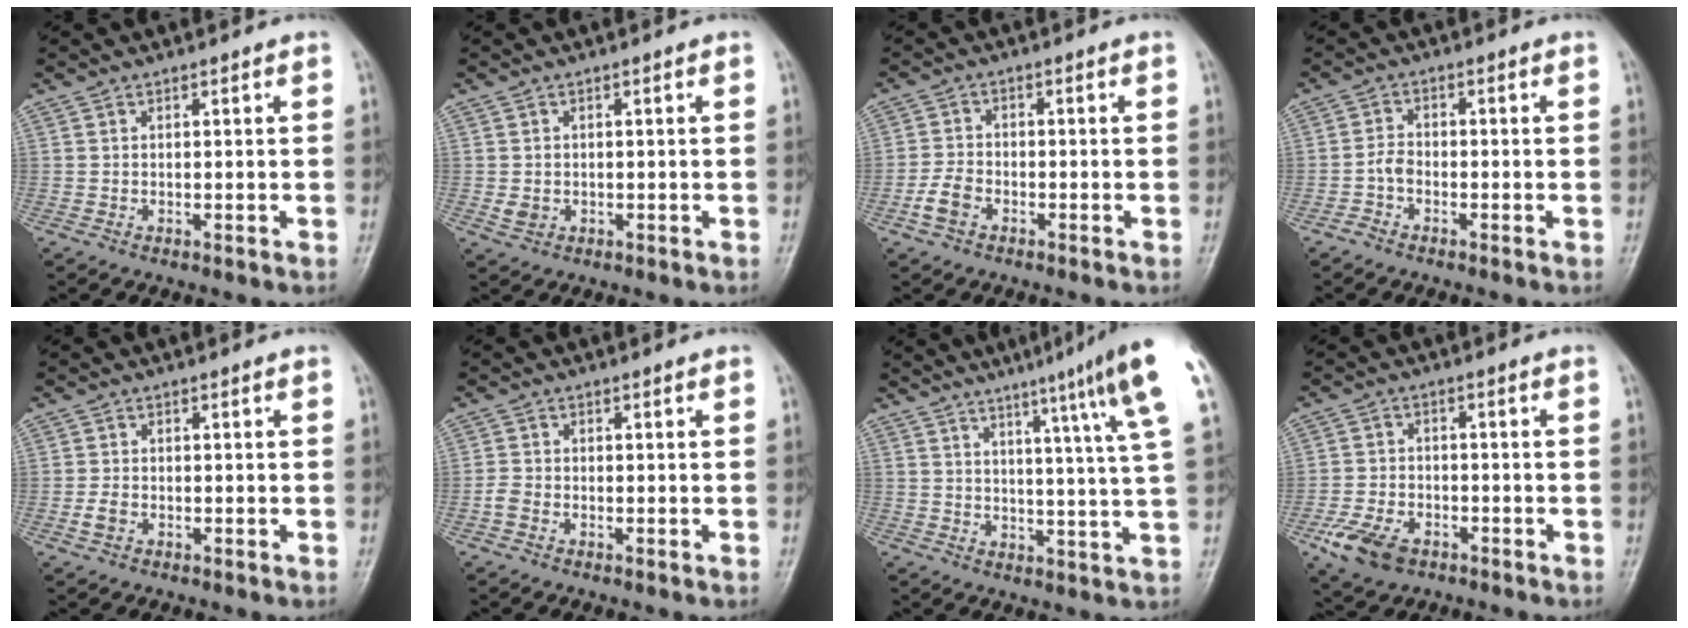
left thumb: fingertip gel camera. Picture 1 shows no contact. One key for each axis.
{"total": 2.3, "fx": -0.5, "fy": 2.0, "fz": 1.1, "tx": -0.016, "ty": 0.003, "tz": -0.005}
{"total": 4.2, "fx": -2.3, "fy": 2.7, "fz": 2.2, "tx": -0.047, "ty": 0.011, "tz": -0.048}
{"total": 2.6, "fx": -1.6, "fy": 1.6, "fz": 1.3, "tx": -0.029, "ty": 0.010, "tz": -0.038}
{"total": 2.1, "fx": -1.0, "fy": 1.5, "fz": 1.1, "tx": -0.027, "ty": 0.005, "tz": -0.021}
{"total": 2.1, "fx": -1.2, "fy": 1.4, "fz": 1.1, "tx": -0.027, "ty": 0.007, "tz": -0.029}
{"total": 14.8, "fx": 8.1, "fy": -0.5, "fz": 12.4, "tx": -0.173, "ty": -0.028, "tz": 0.095}
{"total": 8.4, "fx": -4.5, "fy": 5.3, "fz": 4.6, "tx": -0.087, "ty": 0.013, "tz": -0.079}